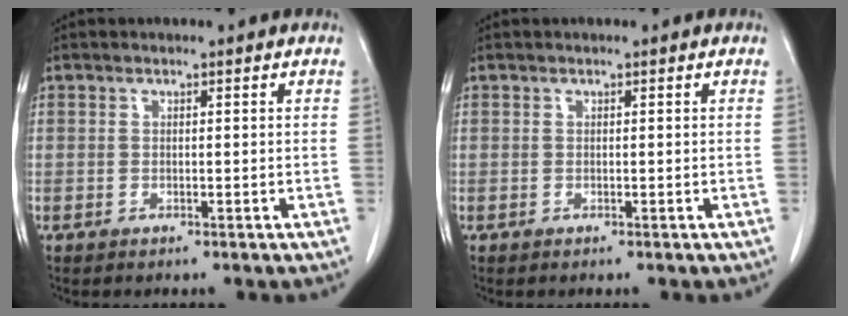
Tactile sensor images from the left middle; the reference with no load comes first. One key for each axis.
{"total": 0.0}